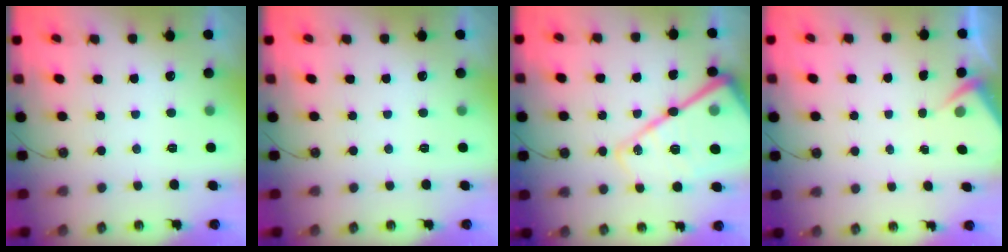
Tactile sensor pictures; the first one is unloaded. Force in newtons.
{"total": 0.0}
{"total": 26.9, "press": 26.7, "slide": 3.2}
{"total": 2.9, "press": 2.9, "slide": 0.4}